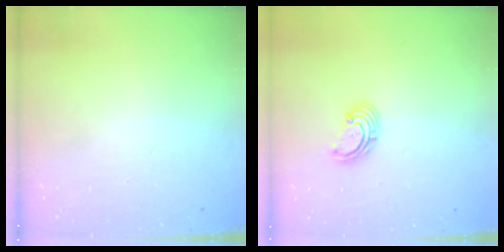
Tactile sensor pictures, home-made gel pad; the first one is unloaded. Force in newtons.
{"total": 2.9, "press": 2.9, "slide": 0.1}